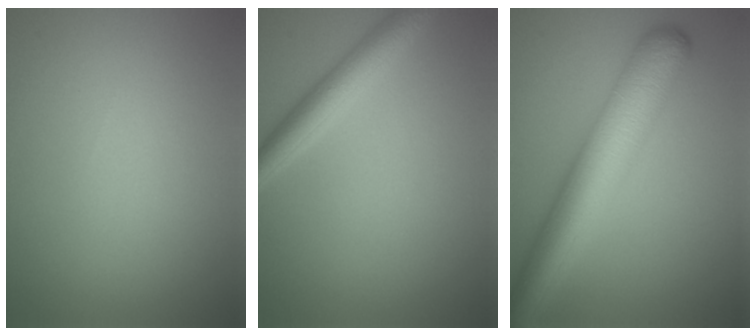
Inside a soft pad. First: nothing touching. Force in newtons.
{"total": 3.4, "press": 3.4, "slide": 0.1}
{"total": 9.0, "press": 9.0, "slide": 0.2}